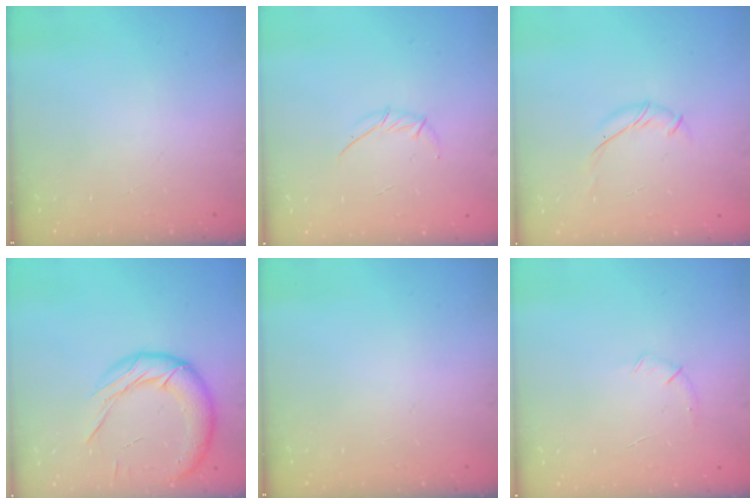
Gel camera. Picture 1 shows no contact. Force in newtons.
{"total": 4.0, "press": 4.0, "slide": 0.7}
{"total": 6.6, "press": 6.5, "slide": 1.4}
{"total": 15.9, "press": 15.7, "slide": 1.9}
{"total": 0.0}
{"total": 5.1, "press": 4.9, "slide": 1.4}